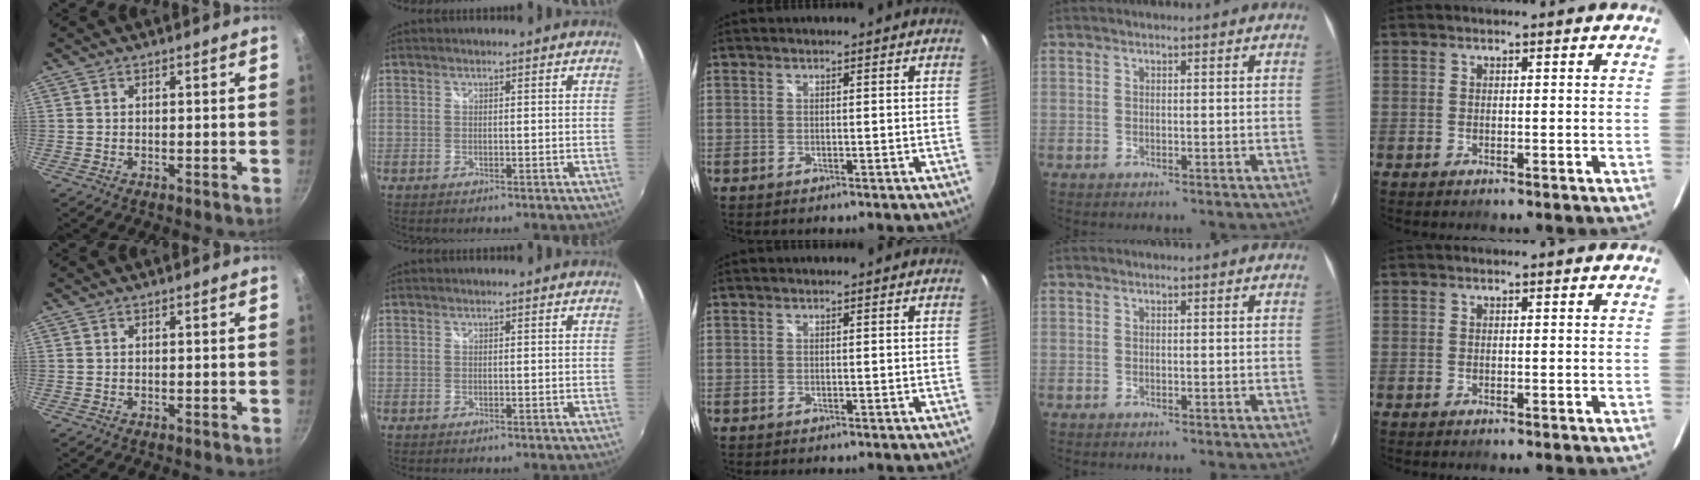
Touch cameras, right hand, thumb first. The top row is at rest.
{}